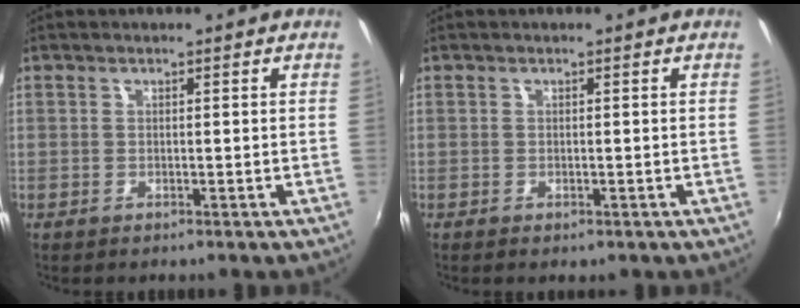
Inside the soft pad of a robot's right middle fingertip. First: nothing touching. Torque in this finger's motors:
{"motor_torque": [0.31, -0.24, 0.05, 0.01]}